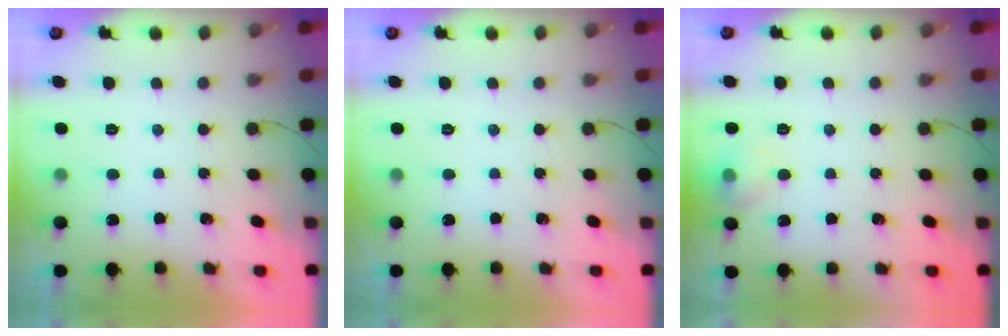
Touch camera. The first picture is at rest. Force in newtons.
{"total": 0.0}
{"total": 7.1, "press": 7.0, "slide": 1.4}